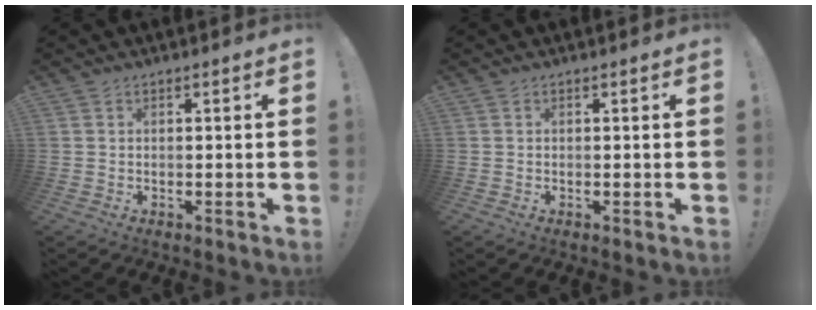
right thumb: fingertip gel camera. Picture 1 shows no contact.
{"total": 0.0}